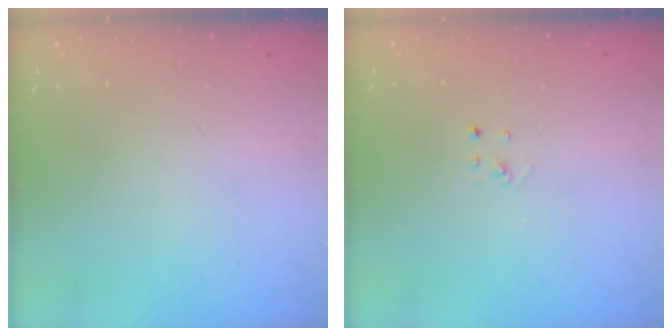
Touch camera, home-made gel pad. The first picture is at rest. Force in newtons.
{"total": 2.0, "press": 2.0, "slide": 0.1}